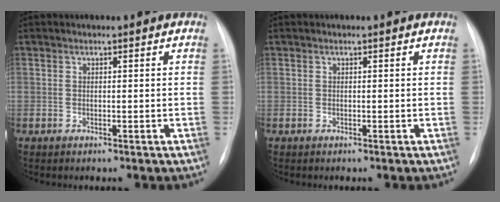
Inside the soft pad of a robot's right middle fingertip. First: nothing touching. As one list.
[{"total": 0.0}]